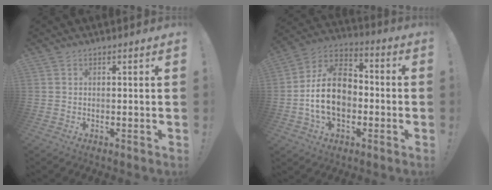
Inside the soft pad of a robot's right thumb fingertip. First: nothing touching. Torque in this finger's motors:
{"motor_torque": [2.66, 2.30, 1.53, -0.57, 0.15]}